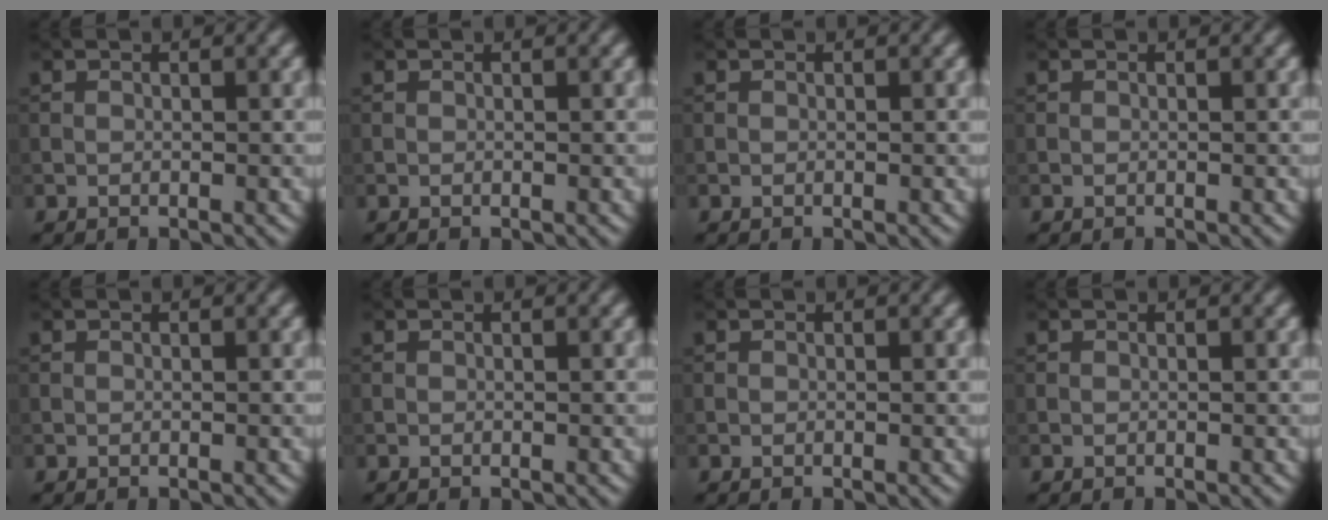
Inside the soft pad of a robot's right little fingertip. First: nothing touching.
{"total": 0.0}
{"total": 0.0}
{"total": 0.0}
{"total": 0.0}
{"total": 0.0}
{"total": 0.0}
{"total": 0.0}